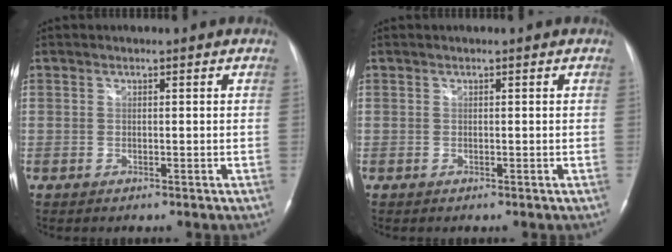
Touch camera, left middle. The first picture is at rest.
{"total": 0.0}